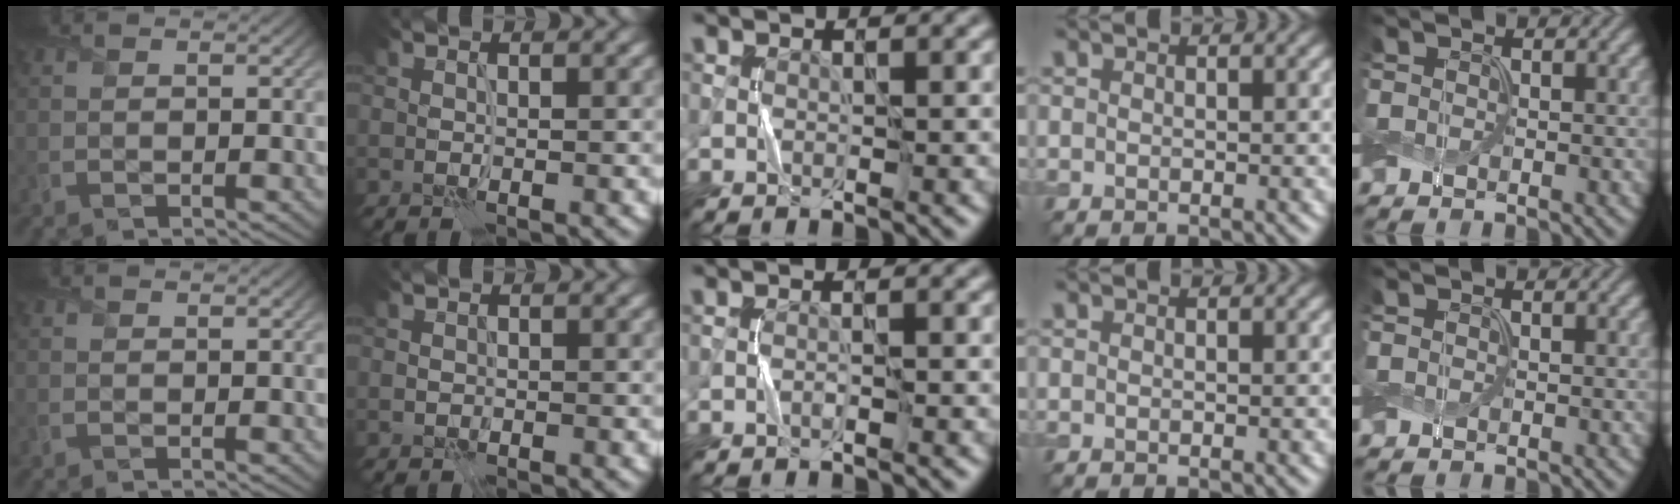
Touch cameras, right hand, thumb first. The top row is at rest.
{"thumb": {"total": 0.5, "force": [-0.1, 0.5, 0.1], "torque": [-0.001, -0.004, -0.002]}, "index": {"total": 0.7, "force": [0.1, 0.6, 0.2], "torque": [-0.005, -0.001, 0.004]}, "middle": {"total": 0.7, "force": [-0.5, 0.0, 0.5], "torque": [-0.011, 0.003, -0.010]}}